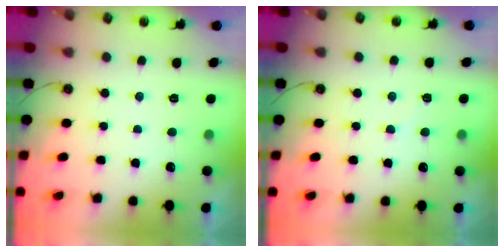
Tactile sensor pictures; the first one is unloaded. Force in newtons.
{"total": 2.7, "press": 2.7, "slide": 0.4}